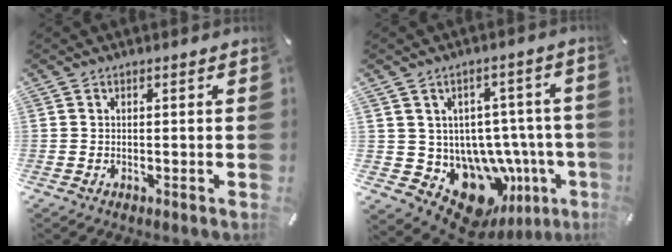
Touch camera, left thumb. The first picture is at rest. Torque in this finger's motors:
{"motor_torque": [0.62, 2.08, 0.78, 0.20, 0.12]}